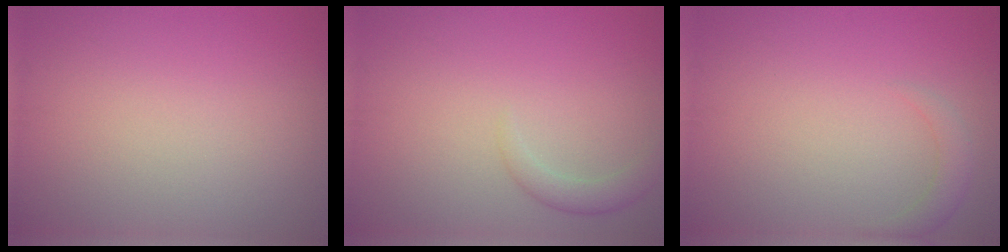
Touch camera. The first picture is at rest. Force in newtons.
{"total": 1.7, "press": 1.7, "slide": 0.1}
{"total": 1.5, "press": 1.4, "slide": 0.2}